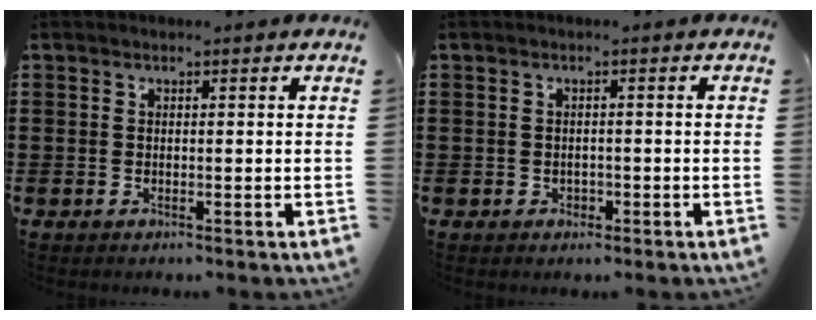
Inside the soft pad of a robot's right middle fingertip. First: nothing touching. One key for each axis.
{"total": 0.8, "fx": -0.3, "fy": 0.7, "fz": 0.3, "tx": -0.009, "ty": 0.001, "tz": -0.007}